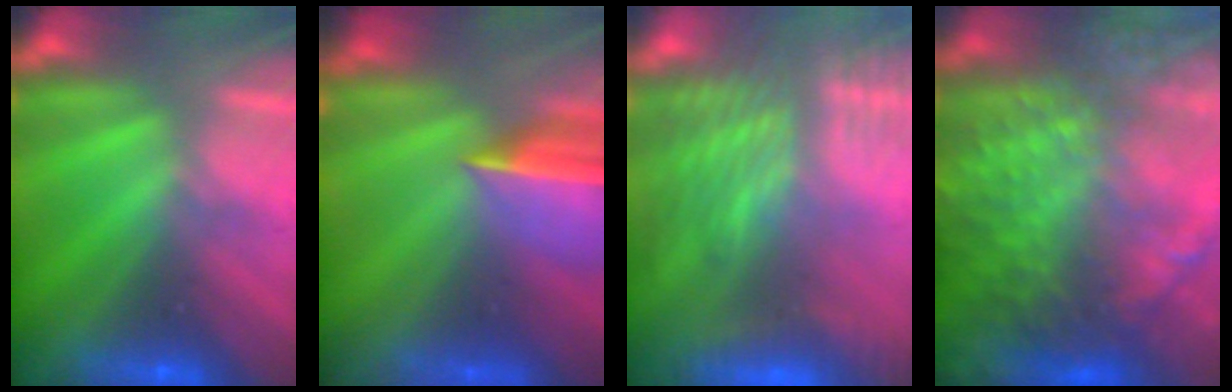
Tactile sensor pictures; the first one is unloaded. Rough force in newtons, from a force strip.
{"total": 5.6}
{"total": 9.1}
{"total": 8.7}